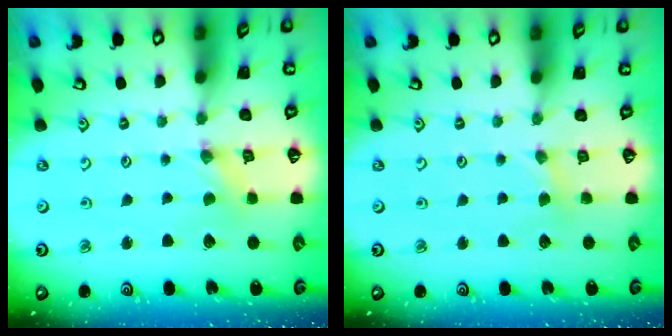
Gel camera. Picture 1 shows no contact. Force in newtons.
{"total": 2.2, "press": 2.2, "slide": 0.4}